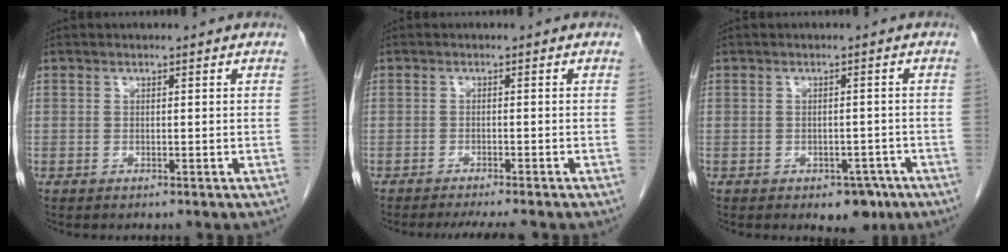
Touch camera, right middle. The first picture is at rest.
{"total": 6.2, "force": [-5.4, 0.3, 3.0], "torque": [-0.033, -0.010, -0.077]}
{"total": 3.9, "force": [-2.3, 2.3, 2.1], "torque": [-0.016, 0.004, -0.021]}